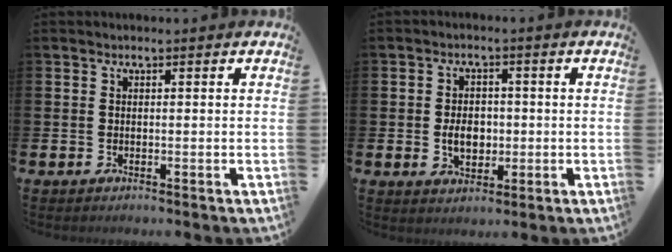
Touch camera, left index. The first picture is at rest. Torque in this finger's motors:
{"motor_torque": [0.85, -0.22, 0.48, 0.10]}